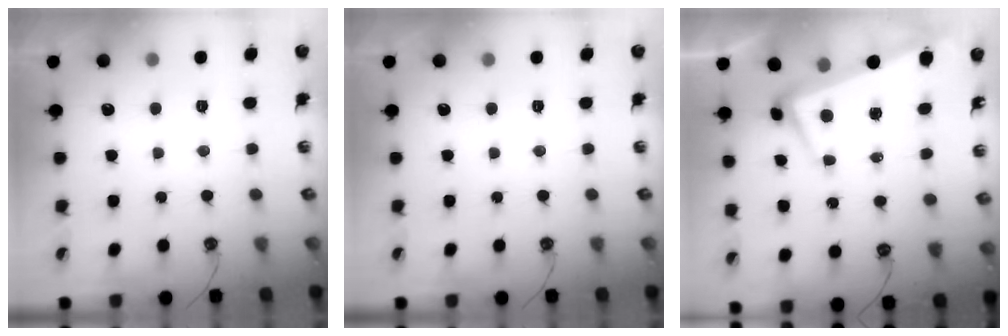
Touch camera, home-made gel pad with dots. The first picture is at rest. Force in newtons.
{"total": 0.0}
{"total": 0.9, "press": 0.4, "slide": 0.8}